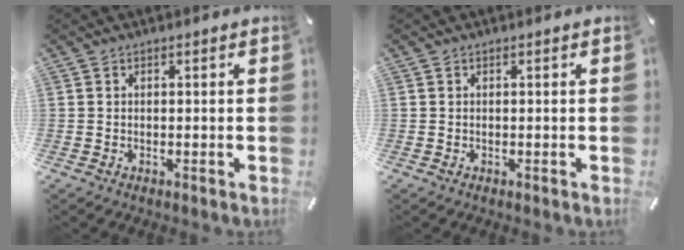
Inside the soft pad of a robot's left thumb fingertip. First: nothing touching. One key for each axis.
{"total": 0.0}